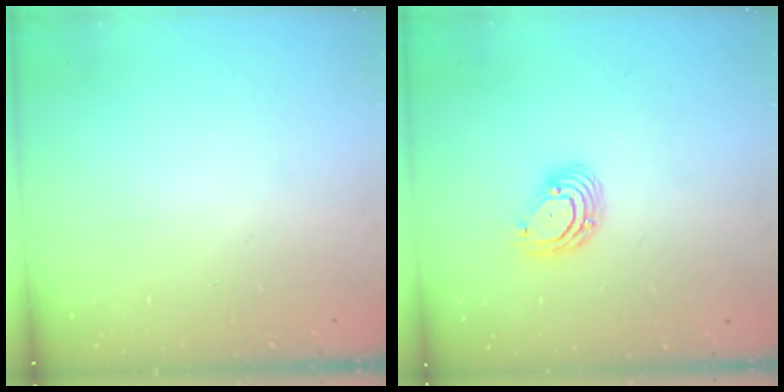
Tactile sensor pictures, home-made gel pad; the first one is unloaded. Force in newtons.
{"total": 6.5, "press": 6.5, "slide": 1.1}